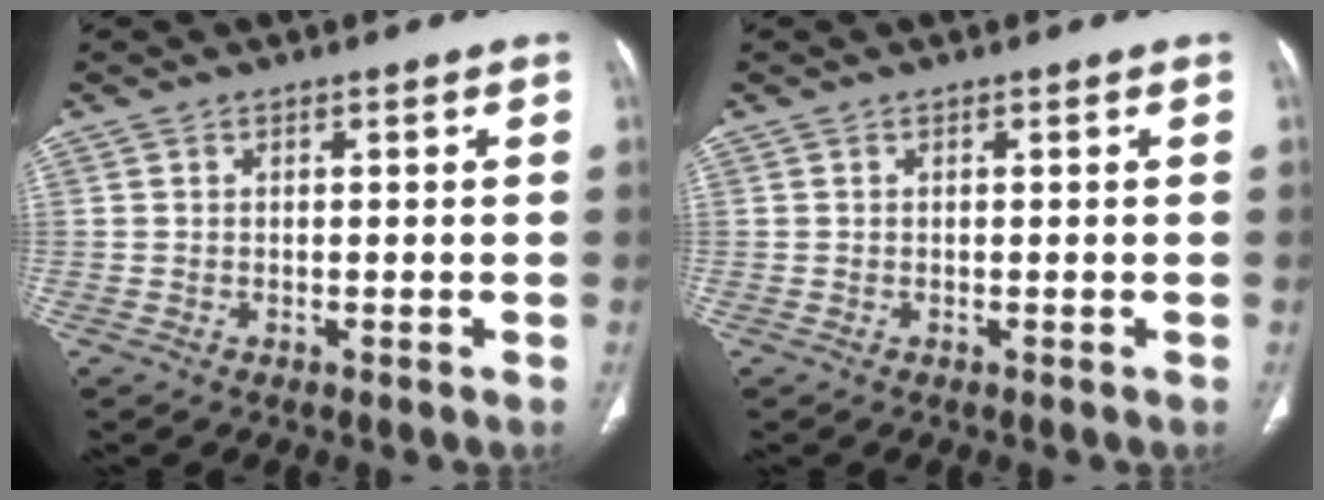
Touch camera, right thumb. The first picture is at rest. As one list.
[{"total": 0.0}]